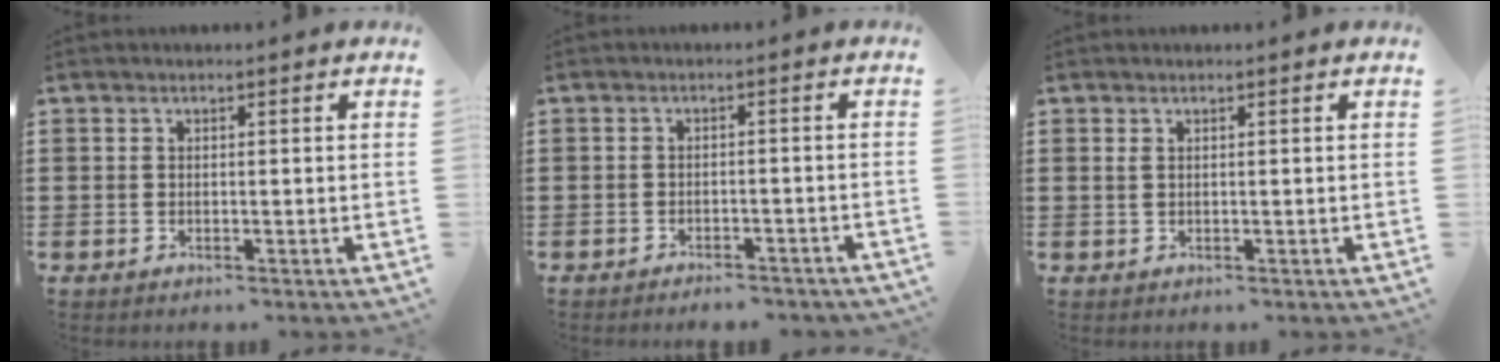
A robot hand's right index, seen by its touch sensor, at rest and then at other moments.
{"total": 2.1, "force": [-2.1, 0.0, 0.1], "torque": [-0.008, -0.001, -0.043]}
{"total": 0.7, "force": [0.3, 0.2, 0.6], "torque": [-0.013, 0.002, 0.005]}